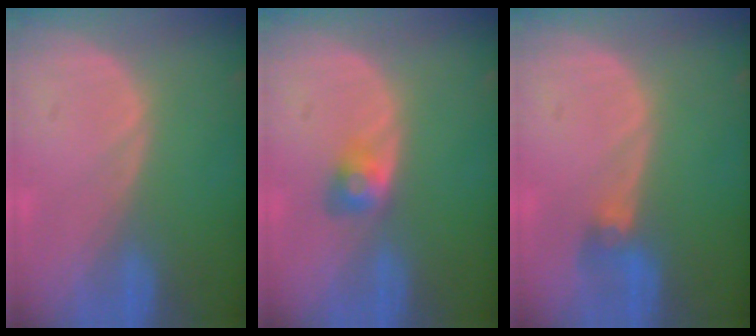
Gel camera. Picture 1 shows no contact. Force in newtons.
{"total": 2.8, "press": 2.6, "slide": 1.2}
{"total": 2.9, "press": 2.6, "slide": 1.2}